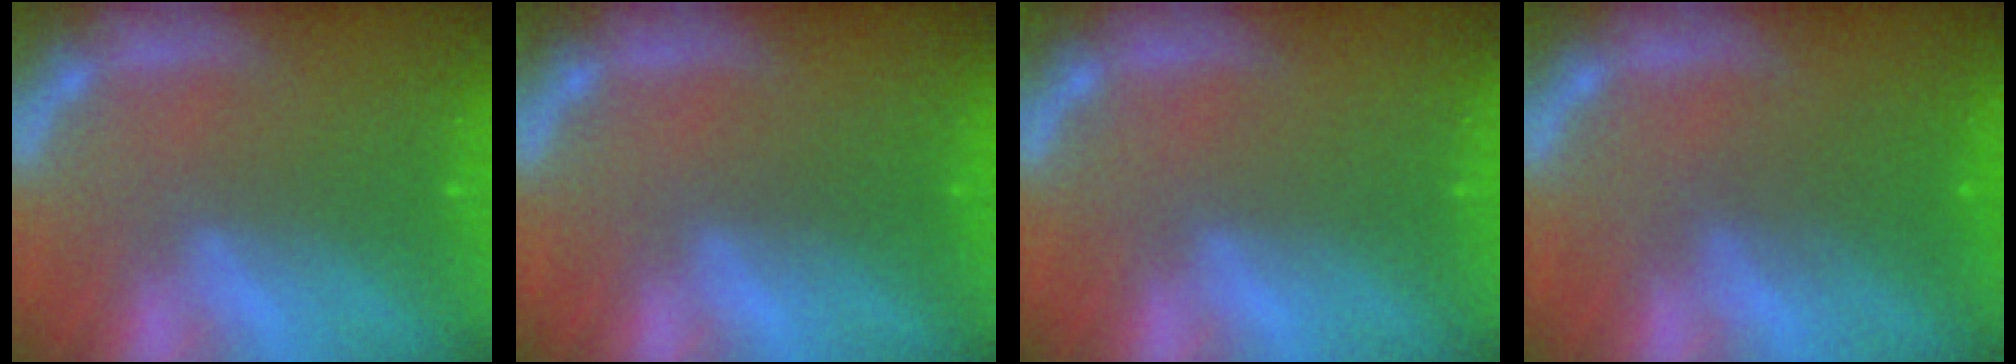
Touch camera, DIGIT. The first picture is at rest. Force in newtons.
{"total": 1.0}
{"total": 0.0}
{"total": 2.5}